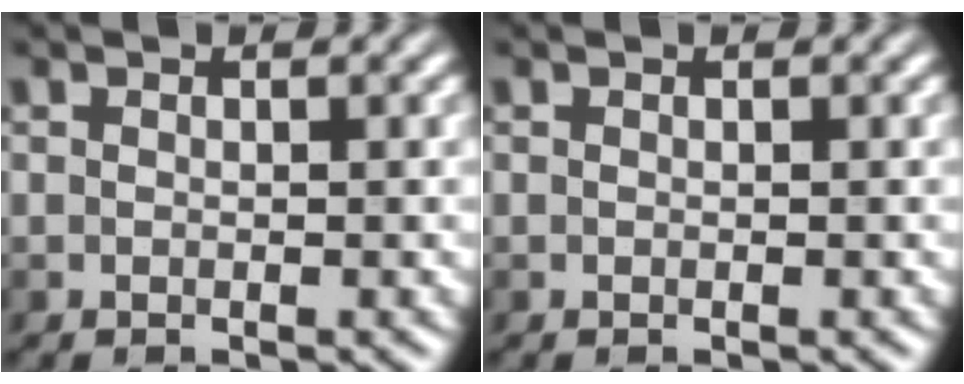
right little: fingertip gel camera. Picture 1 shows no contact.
{"total": 0.0}